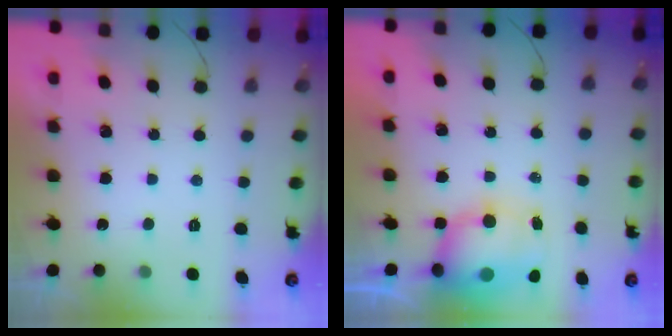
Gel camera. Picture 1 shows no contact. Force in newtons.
{"total": 11.1, "press": 10.7, "slide": 2.8}